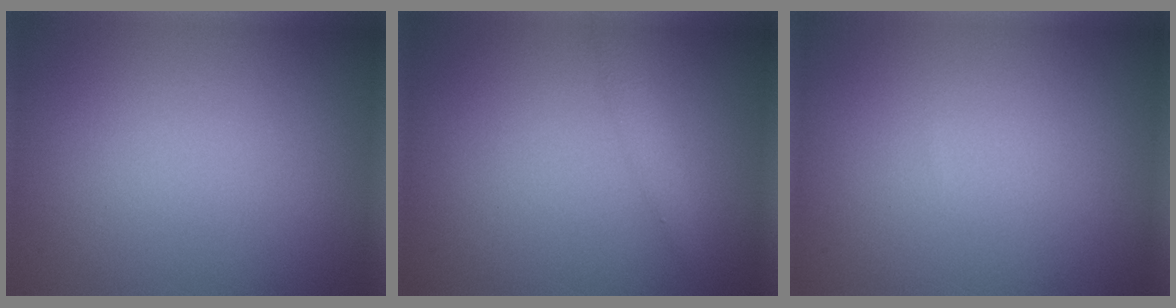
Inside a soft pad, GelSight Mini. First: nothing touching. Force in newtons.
{"total": 1.4, "press": 1.4, "slide": 0.0}
{"total": 0.0}